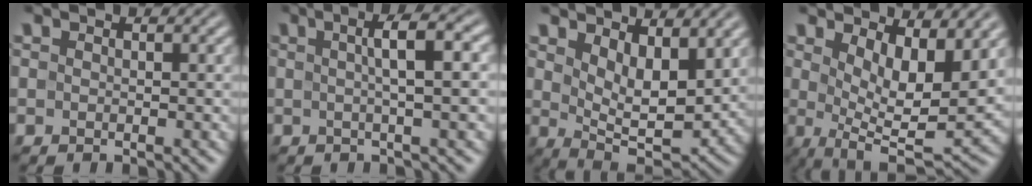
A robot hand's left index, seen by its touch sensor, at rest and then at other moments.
{"total": 5.0, "force": [0.7, 1.1, 4.8], "torque": [-0.063, 0.016, 0.005]}
{"total": 7.4, "force": [3.0, 3.5, 5.8], "torque": [-0.103, -0.013, 0.054]}
{"total": 8.8, "force": [2.9, 3.4, 7.6], "torque": [-0.123, -0.020, 0.055]}